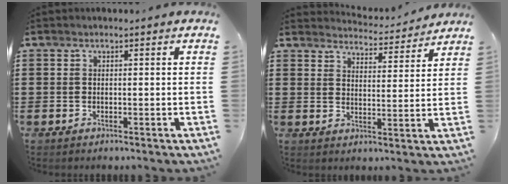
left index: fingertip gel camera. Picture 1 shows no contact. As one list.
[{"total": 4.1, "force": [4.1, 0.0, 0.3], "torque": [-0.018, -0.030, 0.068]}]